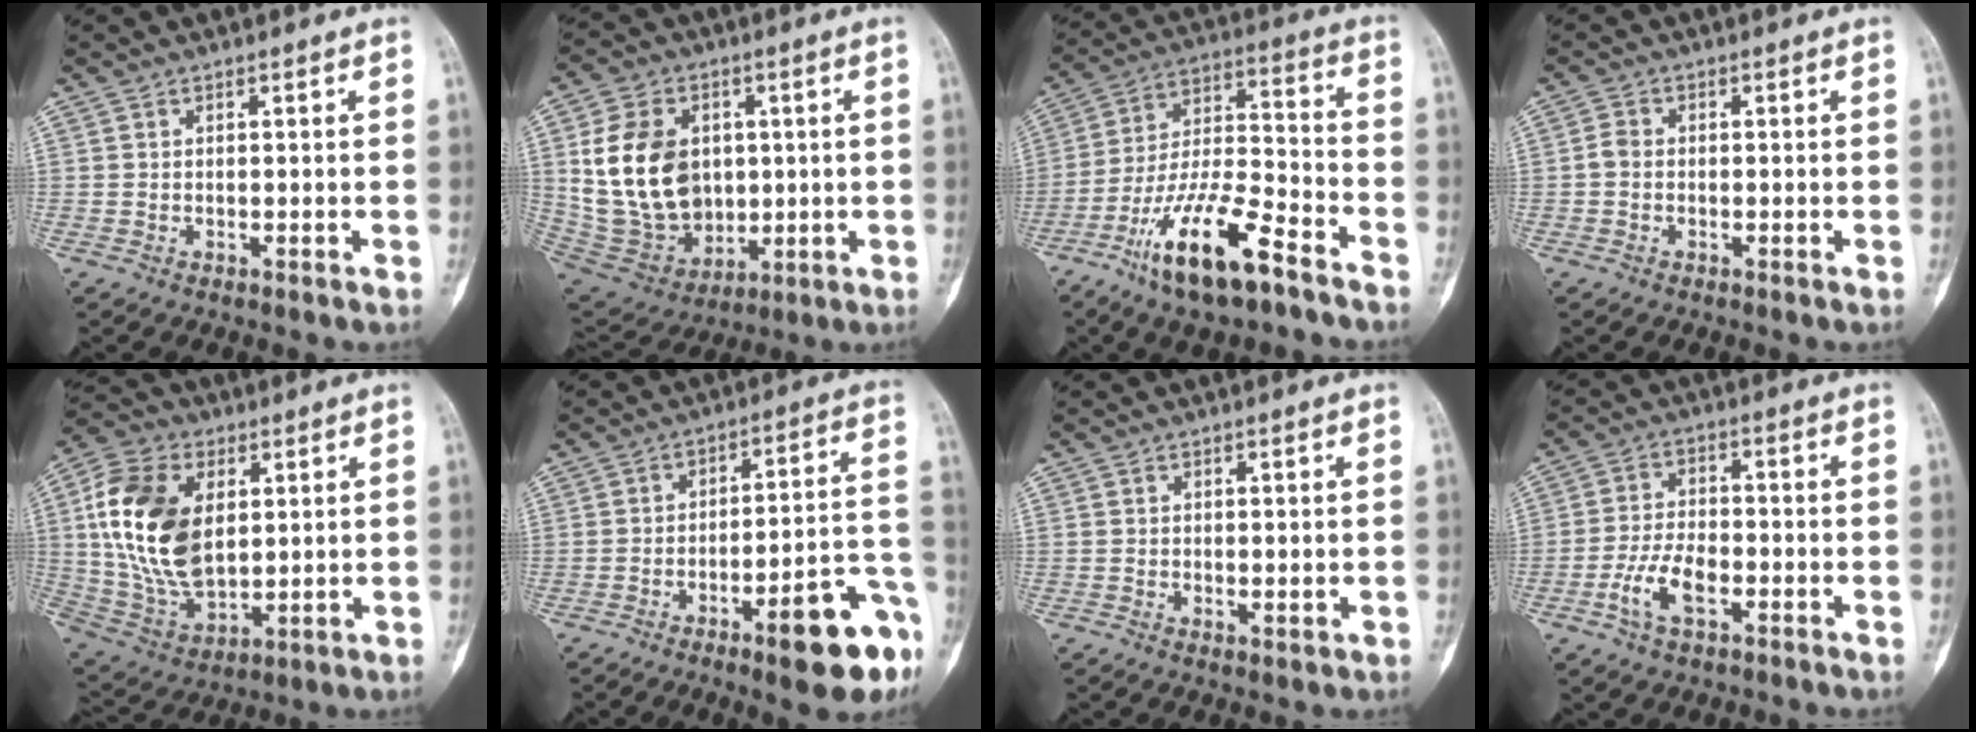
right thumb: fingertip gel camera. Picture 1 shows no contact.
{"total": 18.9, "force": [2.8, 14.0, 12.4], "torque": [-0.199, -0.007, 0.073]}
{"total": 17.4, "force": [-10.9, 4.8, 12.7], "torque": [-0.235, 0.072, -0.196]}
{"total": 1.8, "force": [-0.5, 1.3, 1.1], "torque": [-0.021, 0.004, -0.016]}
{"total": 19.7, "force": [4.0, 12.2, 14.9], "torque": [-0.275, -0.010, 0.078]}
{"total": 16.0, "force": [-7.9, 3.8, 13.4], "torque": [-0.134, 0.058, -0.102]}
{"total": 1.5, "force": [0.0, 0.9, 1.2], "torque": [-0.011, -0.004, 0.003]}
{"total": 7.2, "force": [-3.0, 3.4, 5.6], "torque": [-0.111, 0.017, -0.059]}